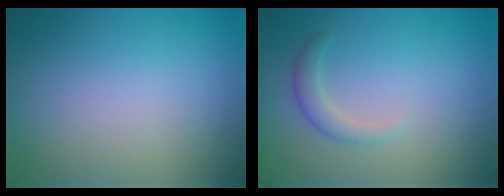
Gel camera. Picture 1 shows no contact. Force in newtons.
{"total": 1.6, "press": 1.6, "slide": 0.1}